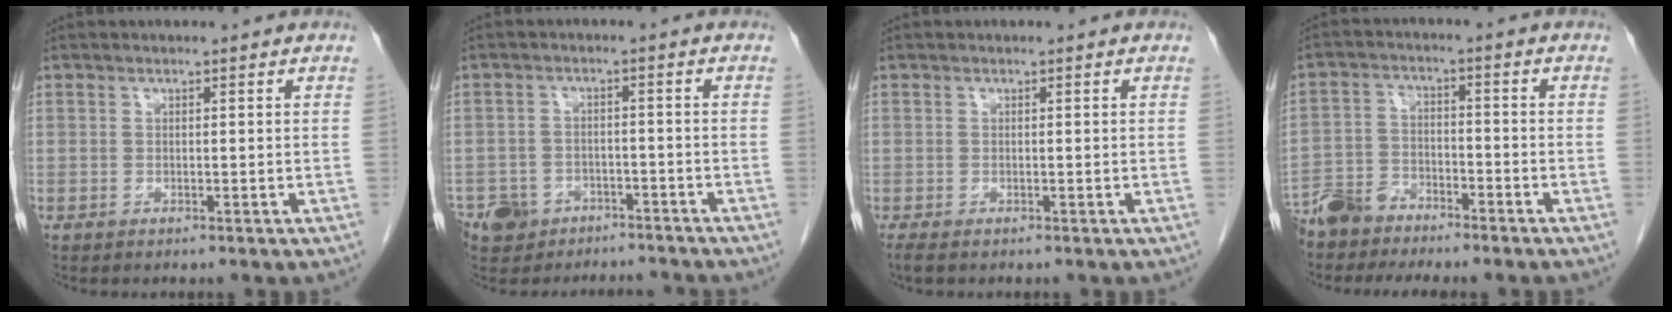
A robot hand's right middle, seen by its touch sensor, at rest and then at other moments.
{"total": 7.3, "force": [-5.7, 4.3, 1.3], "torque": [-0.025, 0.011, -0.084]}
{"total": 1.9, "force": [-1.5, 0.6, 1.0], "torque": [-0.019, -0.006, -0.020]}
{"total": 5.7, "force": [-5.2, 1.8, 1.4], "torque": [-0.031, -0.009, -0.102]}